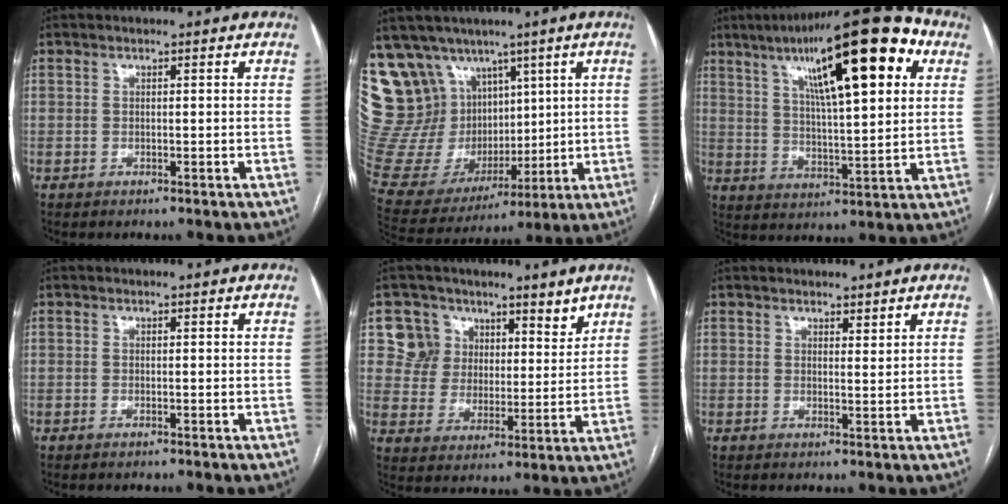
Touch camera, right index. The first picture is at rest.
{"total": 22.6, "force": [12.2, 16.5, 9.6], "torque": [-0.226, 0.065, 0.254]}
{"total": 21.6, "force": [9.9, 4.3, 18.7], "torque": [-0.295, 0.040, 0.154]}
{"total": 0.0}
{"total": 9.4, "force": [3.5, 8.6, 1.2], "torque": [-0.009, 0.031, 0.062]}
{"total": 2.0, "force": [1.7, 0.5, 0.8], "torque": [-0.013, 0.000, 0.027]}